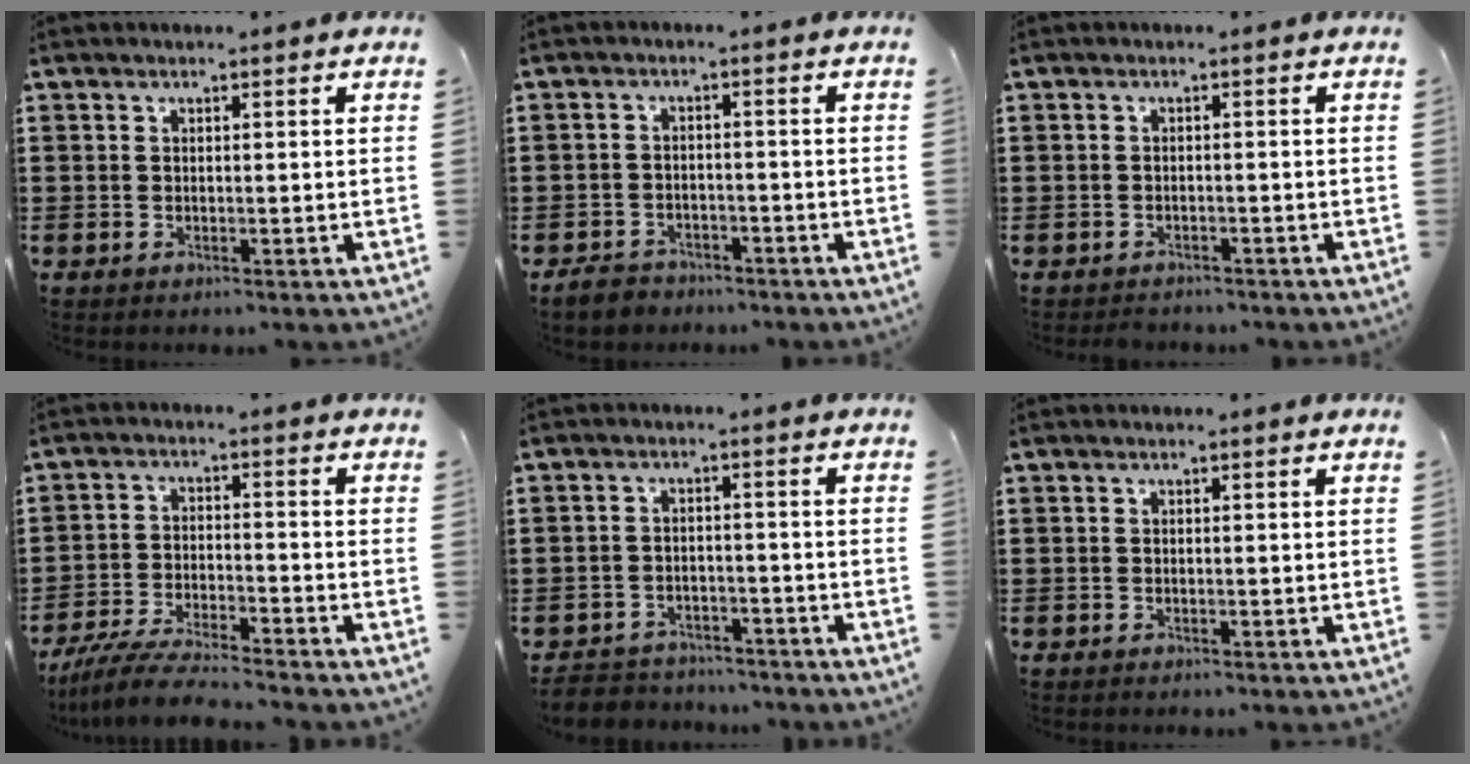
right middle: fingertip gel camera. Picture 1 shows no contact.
{"total": 3.0, "force": [-2.8, 1.1, 0.0], "torque": [-0.007, 0.005, -0.060]}
{"total": 1.1, "force": [-1.0, 0.4, -0.1], "torque": [0.000, 0.004, -0.024]}
{"total": 6.4, "force": [-5.9, 0.3, 2.4], "torque": [-0.056, -0.010, -0.116]}
{"total": 3.5, "force": [-3.4, 0.9, -0.3], "torque": [-0.002, 0.001, -0.074]}
{"total": 0.0}